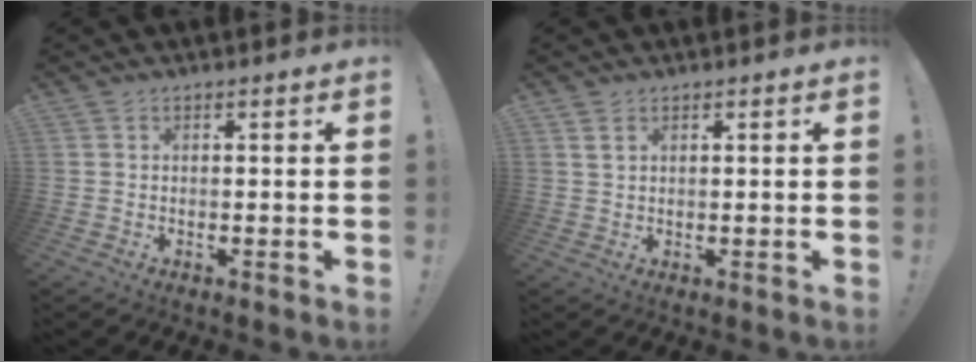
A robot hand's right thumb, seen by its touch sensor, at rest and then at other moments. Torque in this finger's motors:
{"motor_torque": [-0.05, 0.08, -0.10, 0.10, -0.06]}